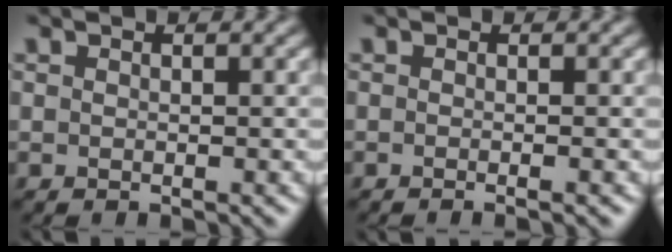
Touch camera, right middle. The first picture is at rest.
{"total": 1.4, "force": [-0.4, 0.6, 1.2], "torque": [-0.006, -0.008, -0.017]}